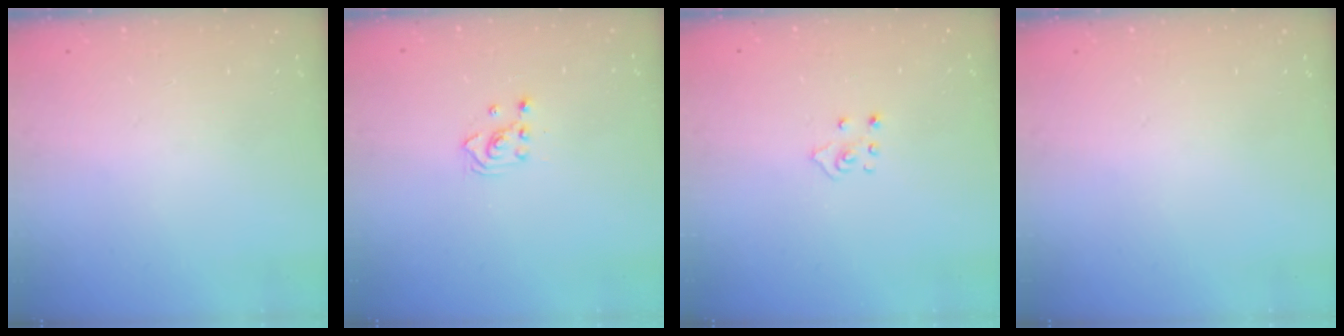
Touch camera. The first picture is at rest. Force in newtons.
{"total": 2.3, "press": 2.3, "slide": 0.3}
{"total": 2.7, "press": 2.7, "slide": 0.2}
{"total": 0.0}